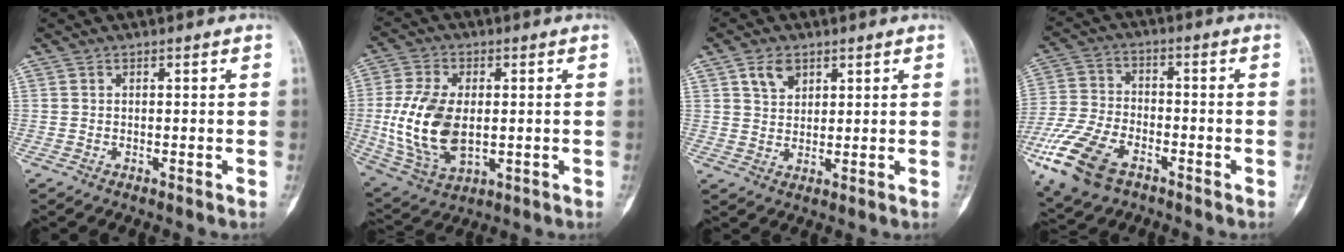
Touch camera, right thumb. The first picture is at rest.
{"total": 15.2, "force": [-0.6, 8.8, 12.3], "torque": [-0.250, -0.007, 0.004]}
{"total": 4.6, "force": [2.5, 3.1, 2.3], "torque": [-0.028, -0.014, 0.050]}
{"total": 14.8, "force": [-7.5, 8.4, 9.5], "torque": [-0.197, 0.014, -0.144]}